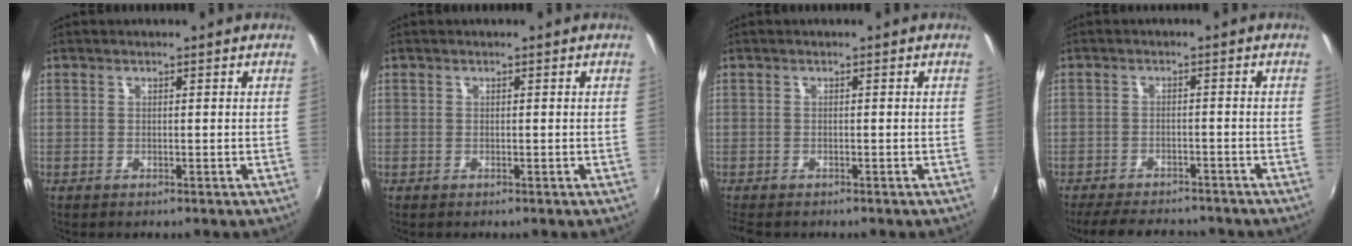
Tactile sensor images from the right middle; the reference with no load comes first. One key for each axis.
{"total": 0.0}
{"total": 2.9, "fx": -2.4, "fy": 1.1, "fz": 1.2, "tx": -0.029, "ty": -0.018, "tz": -0.038}
{"total": 11.2, "fx": -9.6, "fy": 3.6, "fz": 4.5, "tx": -0.106, "ty": -0.011, "tz": -0.140}